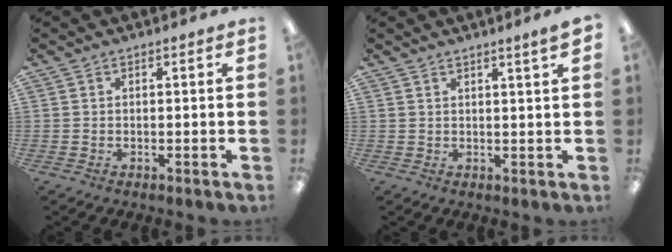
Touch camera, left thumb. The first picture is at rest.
{"total": 2.6, "force": [1.9, -0.2, 1.8], "torque": [-0.028, -0.008, 0.031]}